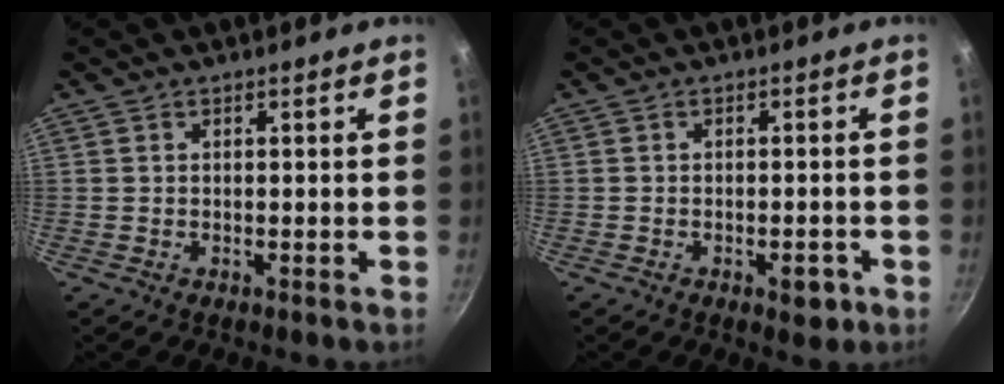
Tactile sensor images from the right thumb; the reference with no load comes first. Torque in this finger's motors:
{"motor_torque": [3.03, 1.99, 0.44, -0.05, 0.00]}